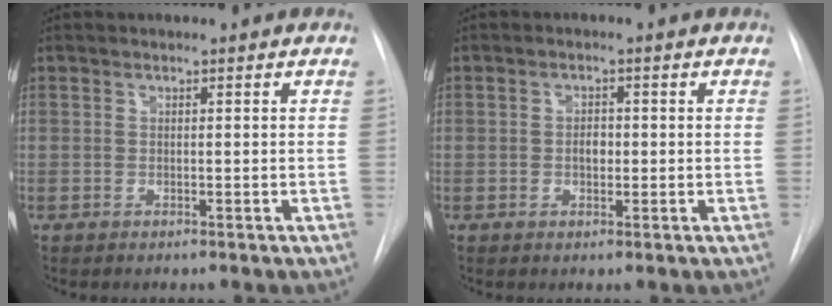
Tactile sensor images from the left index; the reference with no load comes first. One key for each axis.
{"total": 2.1, "fx": -1.0, "fy": 1.2, "fz": 1.4, "tx": -0.021, "ty": -0.003, "tz": -0.015}